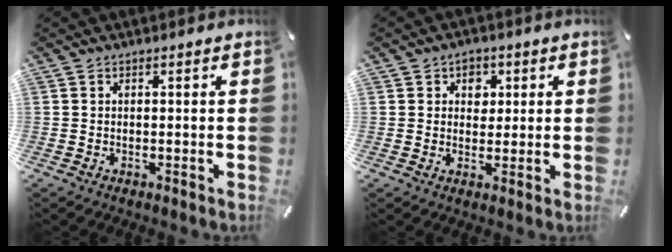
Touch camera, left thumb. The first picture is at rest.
{"total": 4.2, "force": [1.3, 3.7, 1.6], "torque": [-0.007, -0.004, 0.016]}